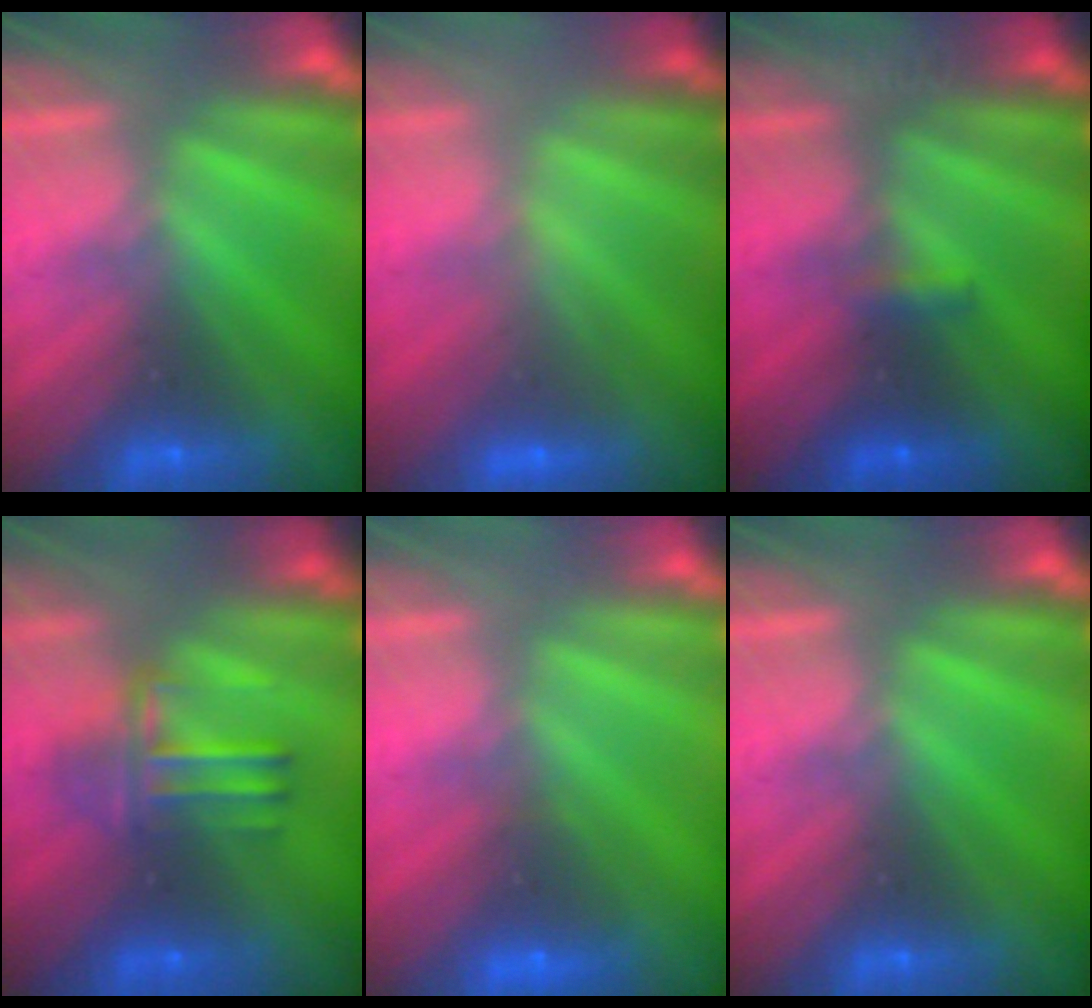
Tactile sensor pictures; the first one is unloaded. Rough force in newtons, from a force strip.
{"total": 2.3}
{"total": 3.8}
{"total": 3.6}
{"total": 2.0}
{"total": 0.0}